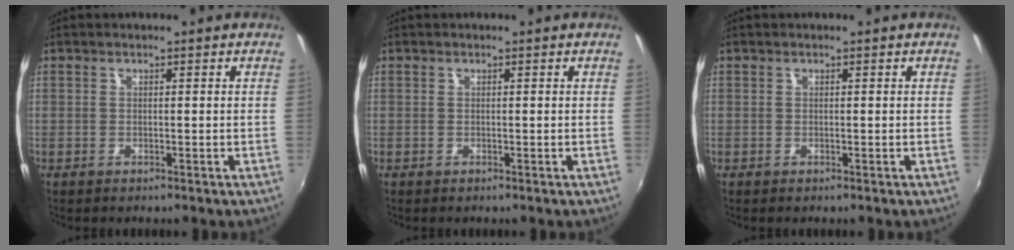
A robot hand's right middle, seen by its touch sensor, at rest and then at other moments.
{"total": 0.0}
{"total": 0.0}